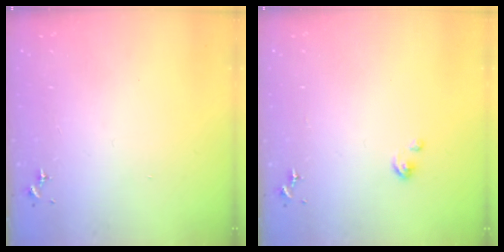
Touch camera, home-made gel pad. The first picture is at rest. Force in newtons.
{"total": 2.2, "press": 2.2, "slide": 0.2}